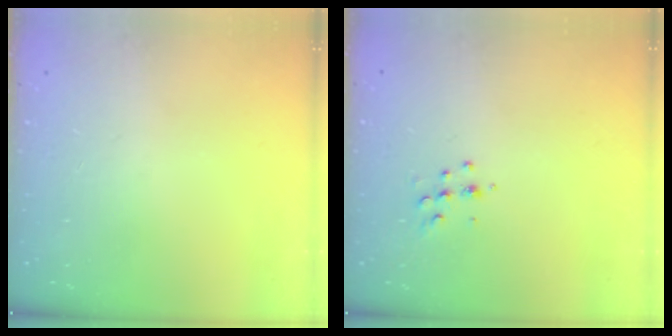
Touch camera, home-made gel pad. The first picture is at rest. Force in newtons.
{"total": 5.4, "press": 5.4, "slide": 0.6}